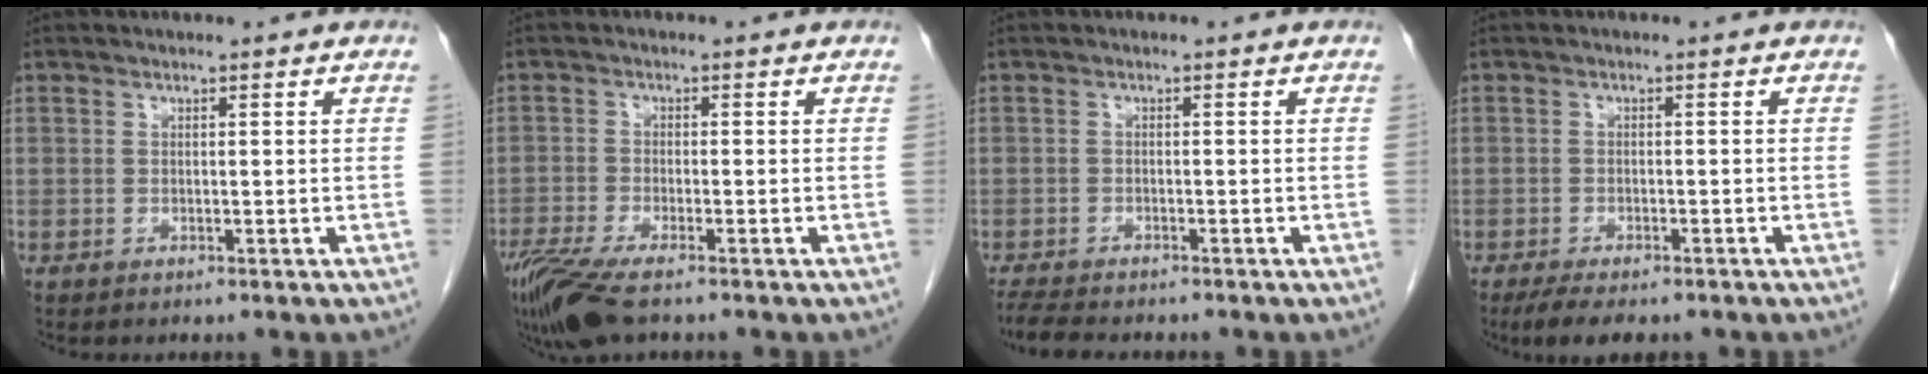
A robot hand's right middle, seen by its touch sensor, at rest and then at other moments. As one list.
[{"total": 8.1, "force": [-5.8, 1.4, 5.4], "torque": [-0.104, -0.020, -0.106]}, {"total": 5.5, "force": [-4.8, 1.0, 2.4], "torque": [-0.044, -0.017, -0.079]}, {"total": 5.6, "force": [-4.3, 1.9, 3.1], "torque": [-0.048, -0.011, -0.064]}]